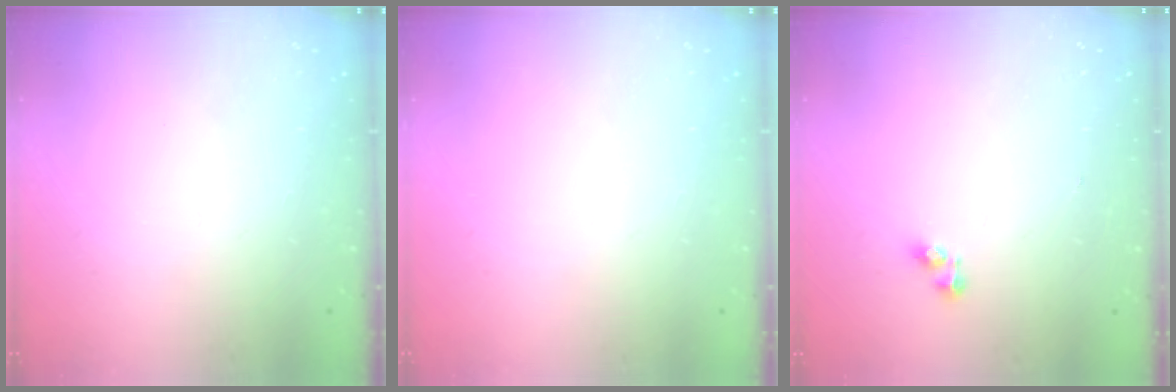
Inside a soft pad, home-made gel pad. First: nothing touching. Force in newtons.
{"total": 0.0}
{"total": 2.8, "press": 2.8, "slide": 0.3}